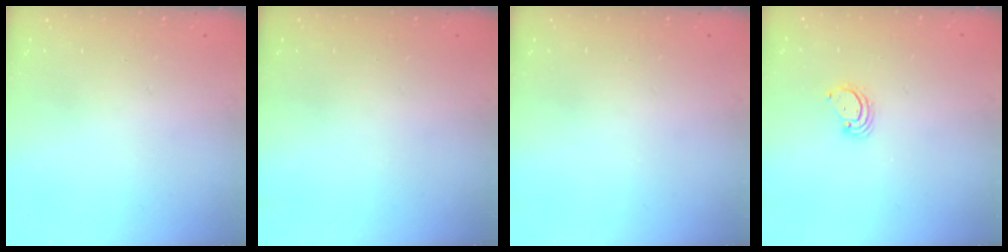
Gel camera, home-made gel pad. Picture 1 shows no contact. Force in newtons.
{"total": 0.0}
{"total": 0.0}
{"total": 2.9, "press": 2.9, "slide": 0.3}